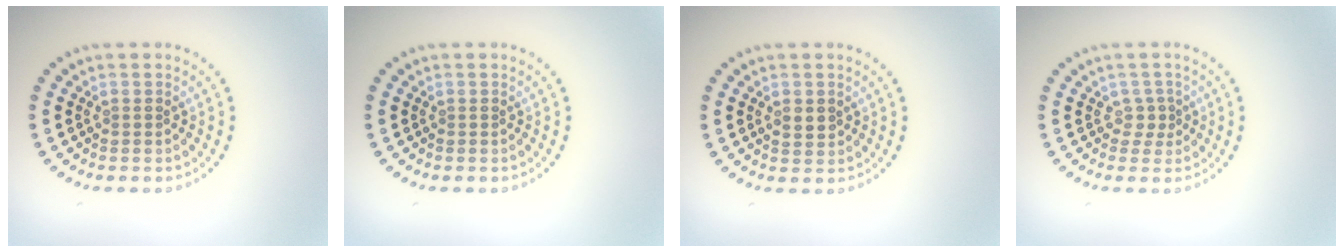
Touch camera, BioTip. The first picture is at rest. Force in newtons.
{"total": 0.0}
{"total": 1.5, "press": 1.4, "slide": 0.3}
{"total": 1.2, "press": 1.0, "slide": 0.8}